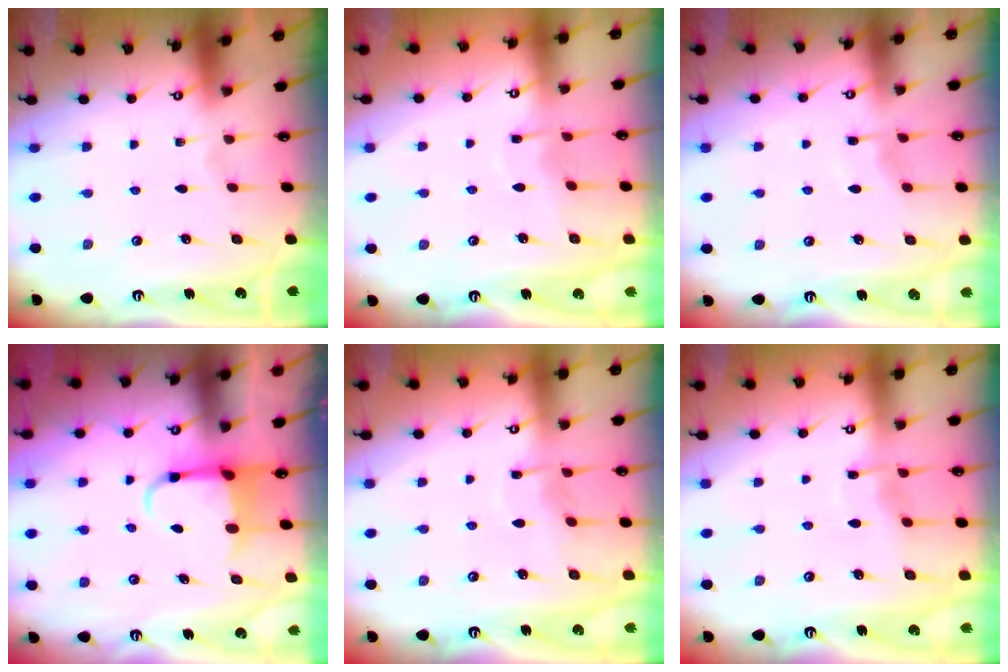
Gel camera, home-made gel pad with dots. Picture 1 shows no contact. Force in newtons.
{"total": 2.9, "press": 2.9, "slide": 0.4}
{"total": 4.0, "press": 4.0, "slide": 0.6}
{"total": 3.9, "press": 3.7, "slide": 1.0}
{"total": 4.7, "press": 4.7, "slide": 0.3}
{"total": 4.7, "press": 4.7, "slide": 0.5}